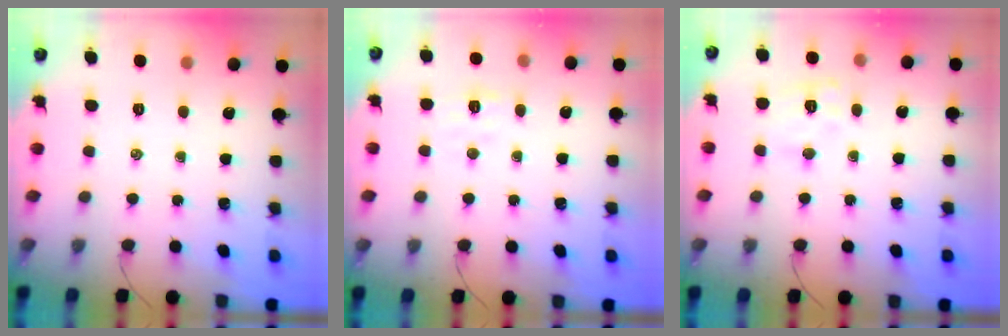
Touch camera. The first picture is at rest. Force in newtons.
{"total": 5.1, "press": 4.9, "slide": 1.2}
{"total": 8.6, "press": 8.6, "slide": 0.4}